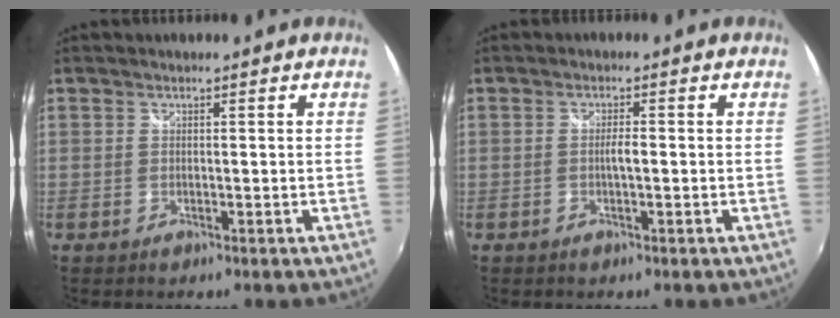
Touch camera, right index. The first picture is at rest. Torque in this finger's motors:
{"motor_torque": [0.47, 0.14, 0.26, 0.06]}